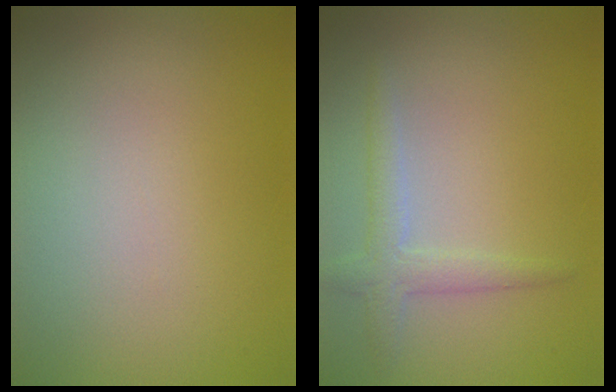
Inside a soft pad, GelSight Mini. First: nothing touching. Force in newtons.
{"total": 2.3, "press": 2.3, "slide": 0.1}